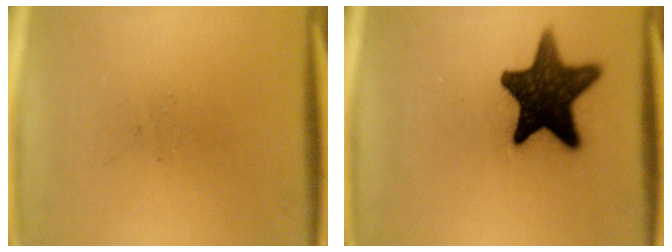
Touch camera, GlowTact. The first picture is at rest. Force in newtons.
{"total": 15.9}